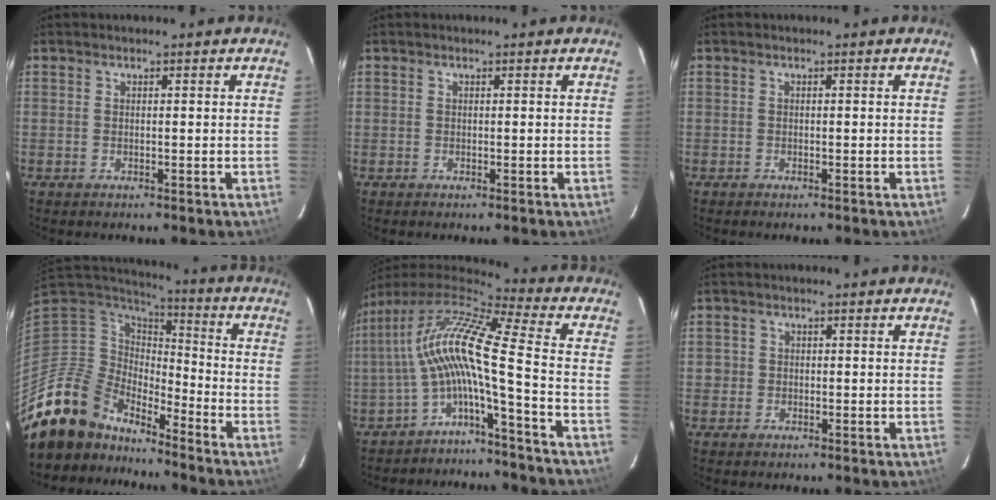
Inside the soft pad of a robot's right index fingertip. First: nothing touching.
{"total": 0.8, "force": [-0.1, 0.8, 0.1], "torque": [0.000, 0.002, 0.000]}
{"total": 0.9, "force": [-0.6, 0.4, 0.5], "torque": [-0.009, -0.003, -0.010]}
{"total": 17.4, "force": [-15.3, 7.2, 3.9], "torque": [-0.103, 0.004, -0.281]}
{"total": 12.6, "force": [-3.0, -0.6, 12.2], "torque": [-0.212, -0.004, -0.059]}
{"total": 2.2, "force": [-0.7, 2.0, 0.6], "torque": [-0.014, 0.001, -0.011]}